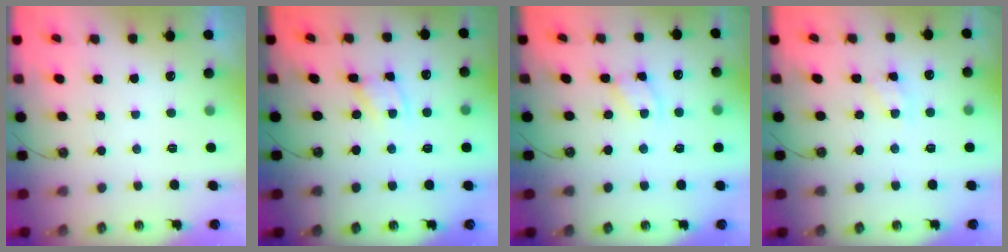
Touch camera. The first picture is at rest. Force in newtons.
{"total": 2.7, "press": 2.7, "slide": 0.1}
{"total": 2.7, "press": 2.7, "slide": 0.4}
{"total": 4.8, "press": 4.8, "slide": 0.5}